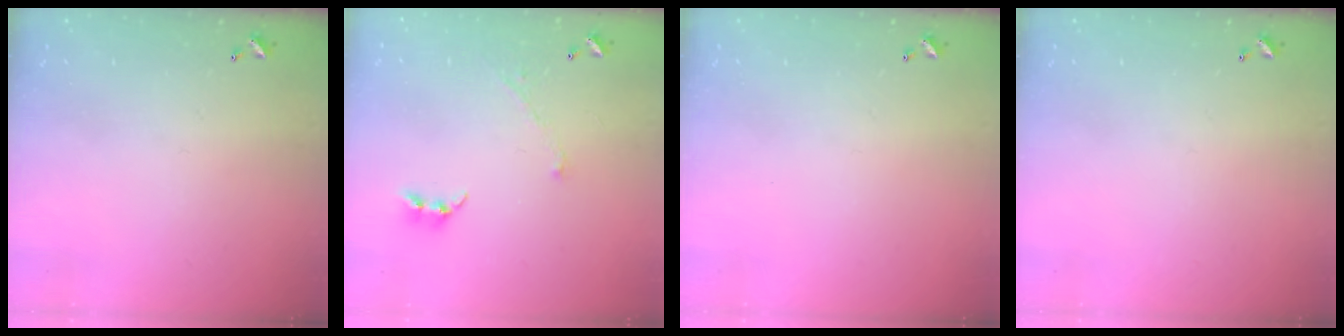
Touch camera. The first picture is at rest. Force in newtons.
{"total": 2.9, "press": 2.9, "slide": 0.4}
{"total": 0.0}
{"total": 0.0}